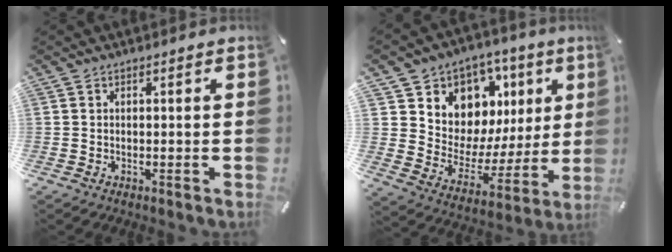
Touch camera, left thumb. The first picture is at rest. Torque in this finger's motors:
{"motor_torque": [1.28, 1.73, 1.66, -1.11, 0.12]}